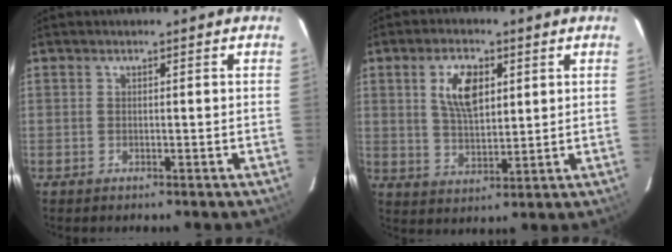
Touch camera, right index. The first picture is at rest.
{"total": 8.4, "force": [2.9, 4.1, 6.7], "torque": [-0.125, 0.008, 0.058]}